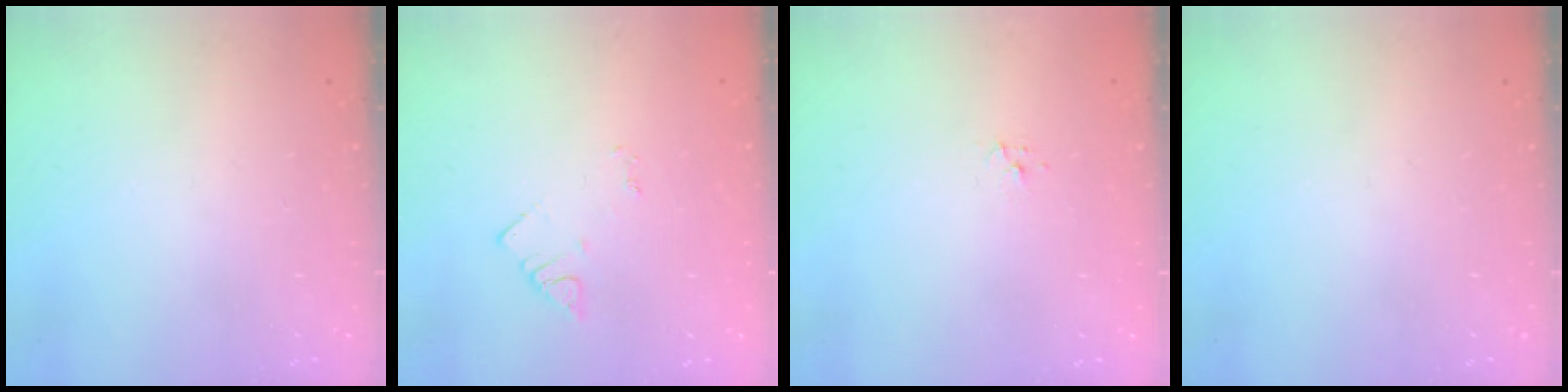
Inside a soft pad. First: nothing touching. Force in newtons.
{"total": 3.6, "press": 3.6, "slide": 0.4}
{"total": 3.9, "press": 3.9, "slide": 0.3}
{"total": 0.0}